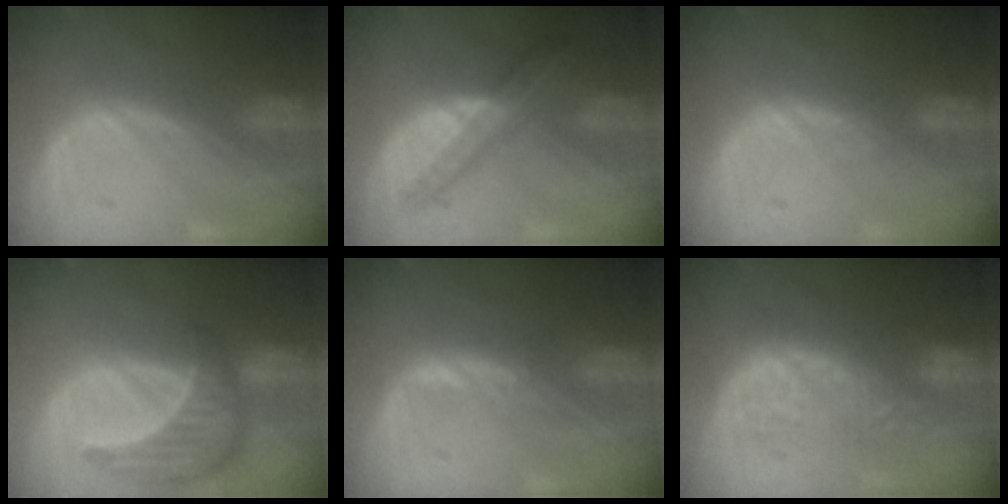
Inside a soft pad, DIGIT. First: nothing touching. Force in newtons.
{"total": 7.2, "press": 6.1, "slide": 3.8}
{"total": 1.4, "press": 1.4, "slide": 0.3}
{"total": 8.9, "press": 8.0, "slide": 3.7}
{"total": 2.2, "press": 2.1, "slide": 0.2}
{"total": 8.8, "press": 8.4, "slide": 2.4}